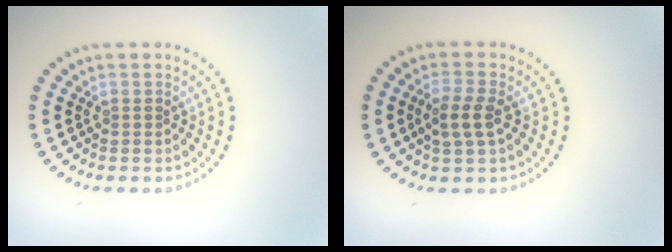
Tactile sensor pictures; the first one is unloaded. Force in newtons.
{"total": 2.6, "press": 2.5, "slide": 0.8}